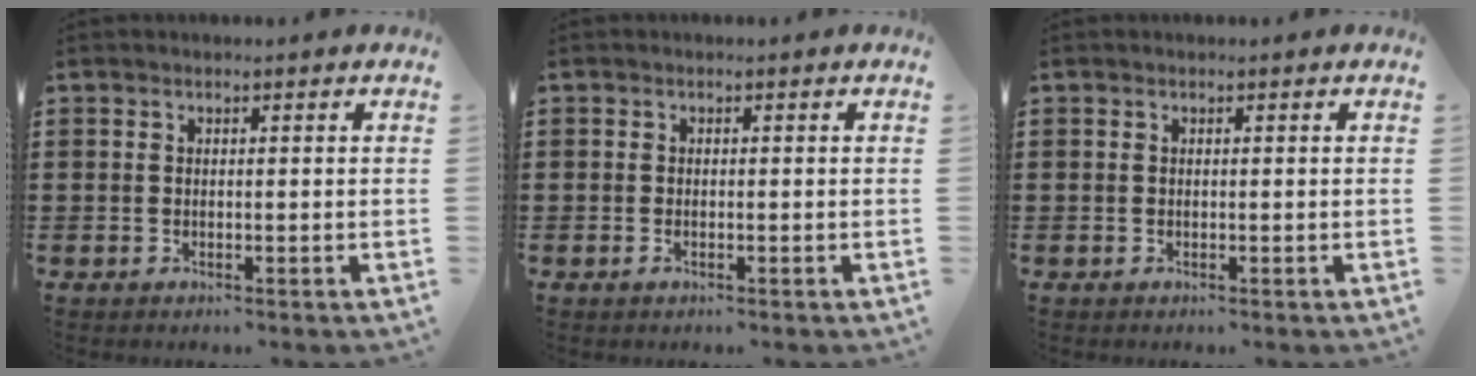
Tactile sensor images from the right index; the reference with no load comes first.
{"total": 0.6, "force": [-0.2, 0.2, 0.4], "torque": [-0.010, -0.003, -0.004]}
{"total": 0.0}